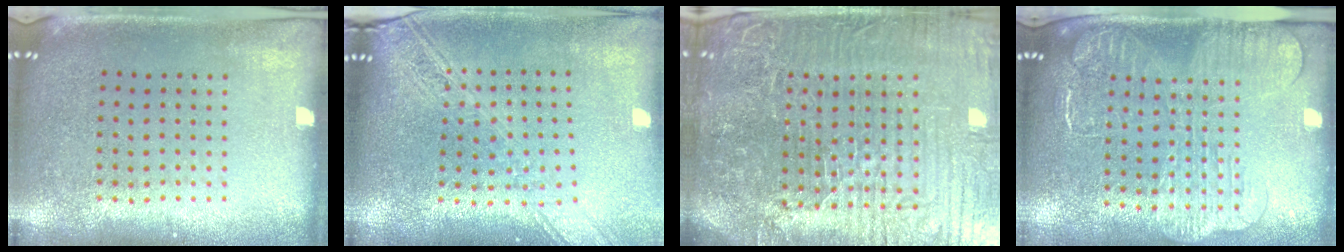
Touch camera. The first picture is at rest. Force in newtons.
{"total": 2.2, "press": 1.8, "slide": 1.3}
{"total": 7.6, "press": 6.7, "slide": 3.6}
{"total": 2.3, "press": 2.0, "slide": 1.3}